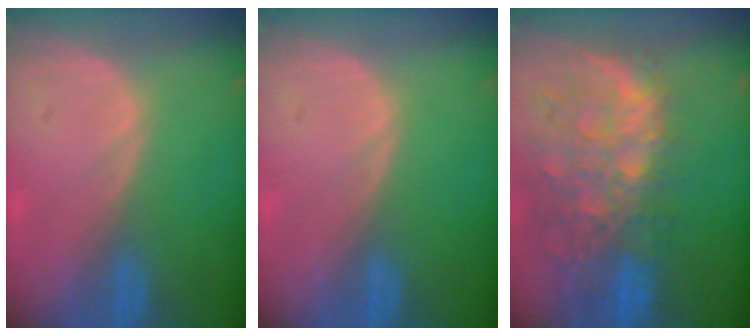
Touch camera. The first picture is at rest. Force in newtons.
{"total": 0.0}
{"total": 13.0, "press": 10.7, "slide": 7.4}